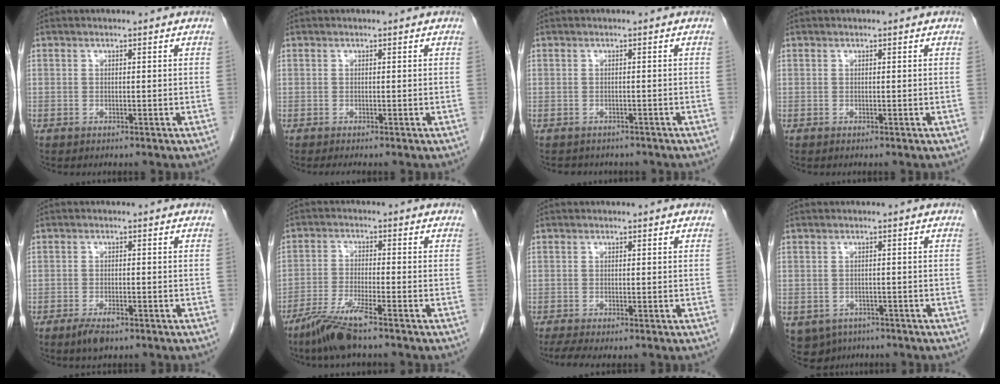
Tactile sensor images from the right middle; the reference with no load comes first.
{"total": 1.1, "force": [-0.9, -0.2, 0.5], "torque": [-0.009, -0.002, -0.014]}
{"total": 4.9, "force": [-4.2, 2.3, 1.2], "torque": [-0.017, 0.005, -0.045]}
{"total": 0.0}
{"total": 3.1, "force": [-2.0, 1.1, 2.1], "torque": [-0.043, -0.002, -0.031]}
{"total": 7.1, "force": [-5.2, 0.1, 4.9], "torque": [-0.102, -0.022, -0.103]}
{"total": 2.5, "force": [-1.8, 0.3, 1.7], "torque": [-0.034, -0.009, -0.035]}
{"total": 7.7, "force": [-4.5, 5.8, 2.2], "torque": [-0.054, -0.005, -0.057]}